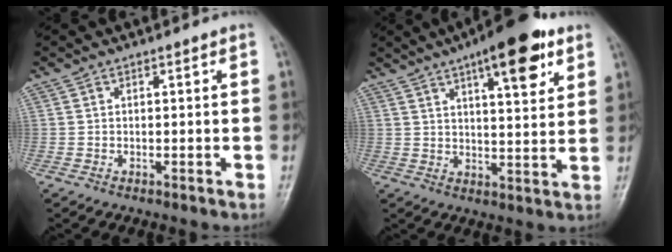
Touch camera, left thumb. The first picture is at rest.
{"total": 14.0, "force": [7.7, 4.3, 10.8], "torque": [-0.132, -0.026, 0.108]}